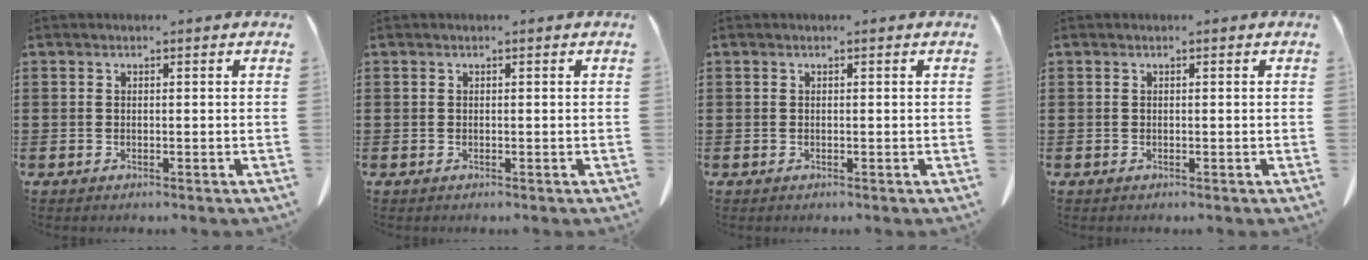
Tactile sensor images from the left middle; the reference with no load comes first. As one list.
[{"total": 0.0}, {"total": 0.0}, {"total": 0.0}]